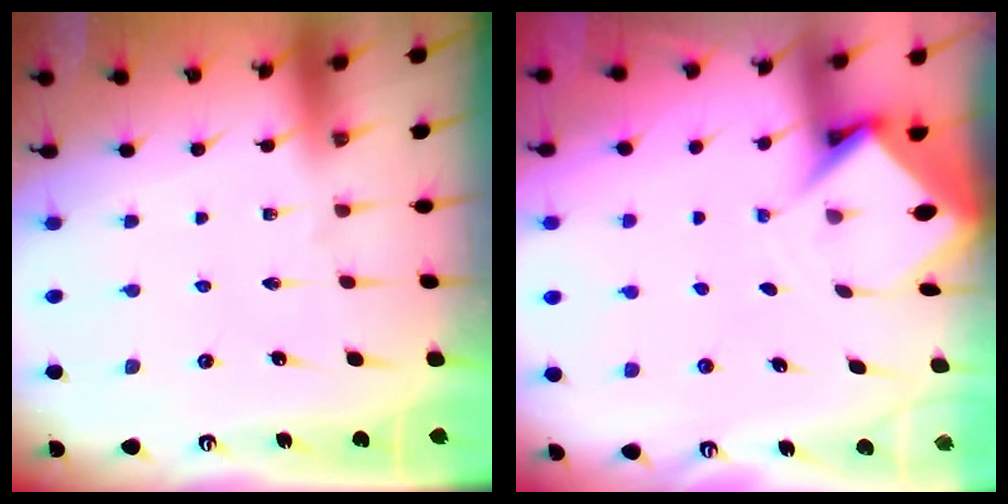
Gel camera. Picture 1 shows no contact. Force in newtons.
{"total": 4.8, "press": 4.8, "slide": 0.2}